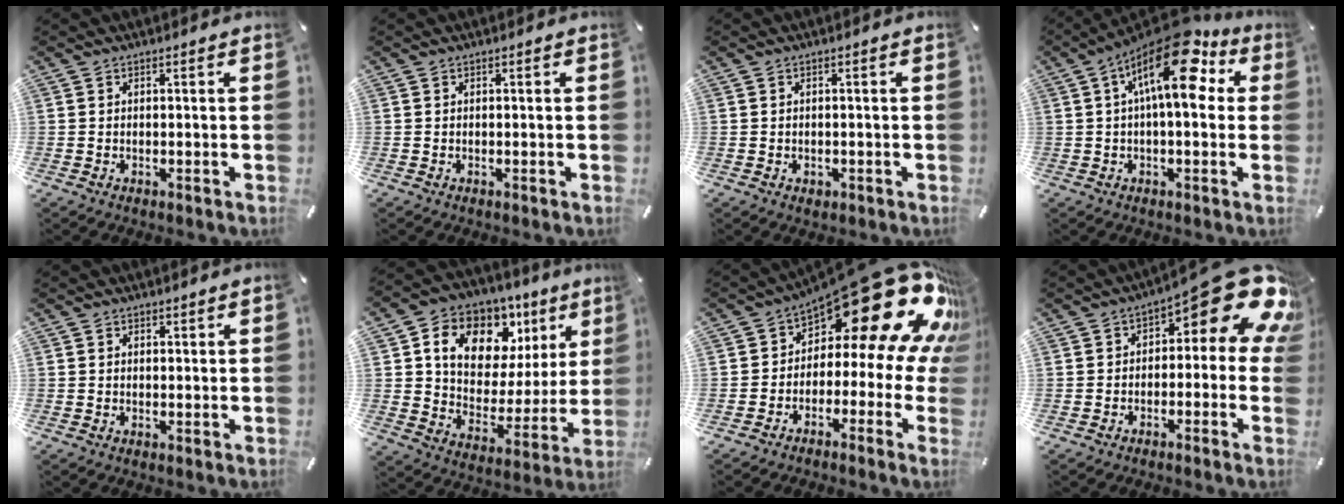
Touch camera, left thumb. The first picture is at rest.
{"total": 0.0}
{"total": 0.9, "force": [-0.2, 0.7, 0.4], "torque": [-0.008, 0.003, -0.005]}
{"total": 17.3, "force": [6.3, 6.7, 14.7], "torque": [-0.236, -0.041, 0.095]}
{"total": 0.7, "force": [0.5, 0.5, 0.3], "torque": [-0.006, 0.001, 0.009]}
{"total": 15.0, "force": [8.4, 10.5, 6.7], "torque": [-0.112, -0.054, 0.149]}
{"total": 24.6, "force": [12.1, 9.7, 19.1], "torque": [-0.270, -0.099, 0.211]}
{"total": 15.1, "force": [6.6, 6.4, 12.0], "torque": [-0.154, -0.048, 0.111]}